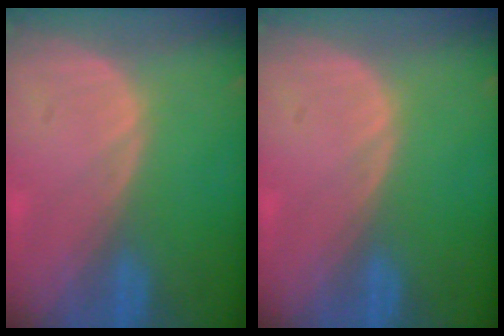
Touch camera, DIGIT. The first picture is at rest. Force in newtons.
{"total": 0.0}